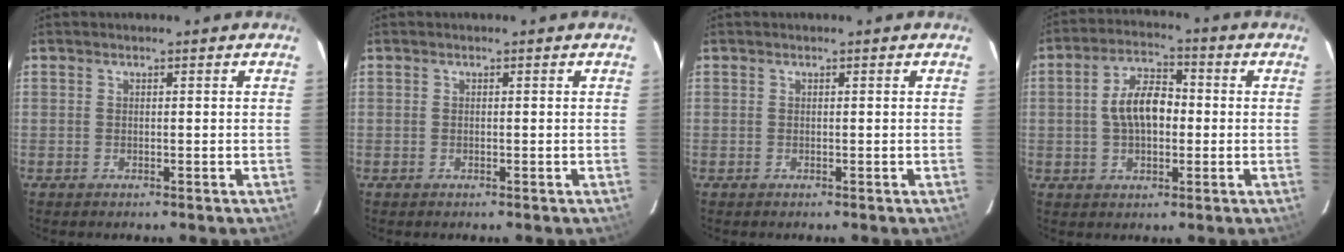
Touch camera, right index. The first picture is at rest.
{"total": 0.0}
{"total": 0.0}
{"total": 8.7, "force": [-0.2, 4.9, 7.2], "torque": [-0.137, 0.019, -0.001]}